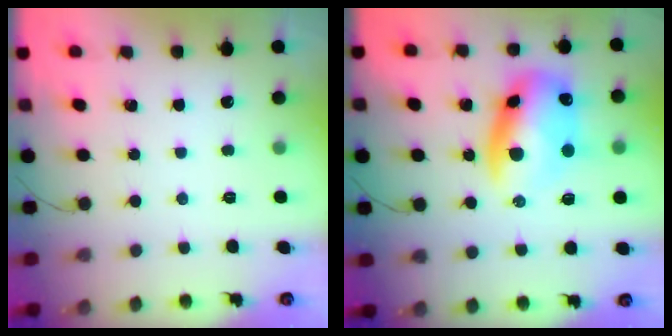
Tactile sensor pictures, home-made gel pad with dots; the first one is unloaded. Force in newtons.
{"total": 13.6, "press": 13.4, "slide": 2.8}